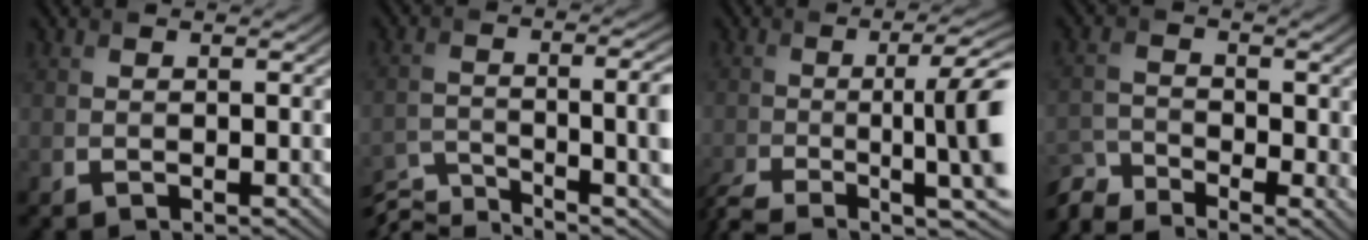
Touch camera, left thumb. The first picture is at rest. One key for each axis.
{"total": 11.1, "fx": -7.7, "fy": 2.6, "fz": 7.5, "tx": -0.122, "ty": -0.013, "tz": -0.133}
{"total": 14.3, "fx": -5.0, "fy": 3.8, "fz": 12.9, "tx": -0.196, "ty": -0.009, "tz": -0.081}
{"total": 6.3, "fx": -4.7, "fy": 2.5, "fz": 3.3, "tx": -0.073, "ty": -0.020, "tz": -0.101}